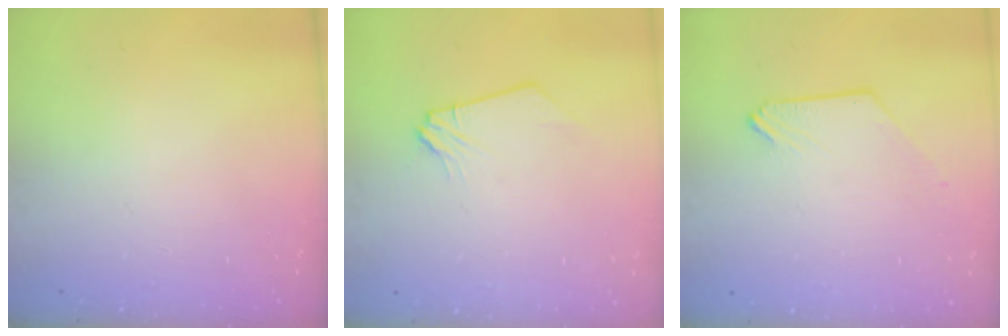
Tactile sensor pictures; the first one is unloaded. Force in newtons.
{"total": 0.0}
{"total": 0.0}